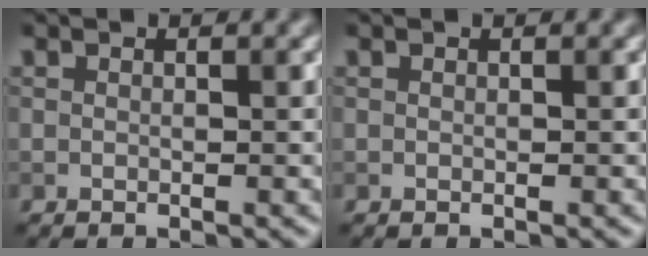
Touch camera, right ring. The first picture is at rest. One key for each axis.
{"total": 0.0}